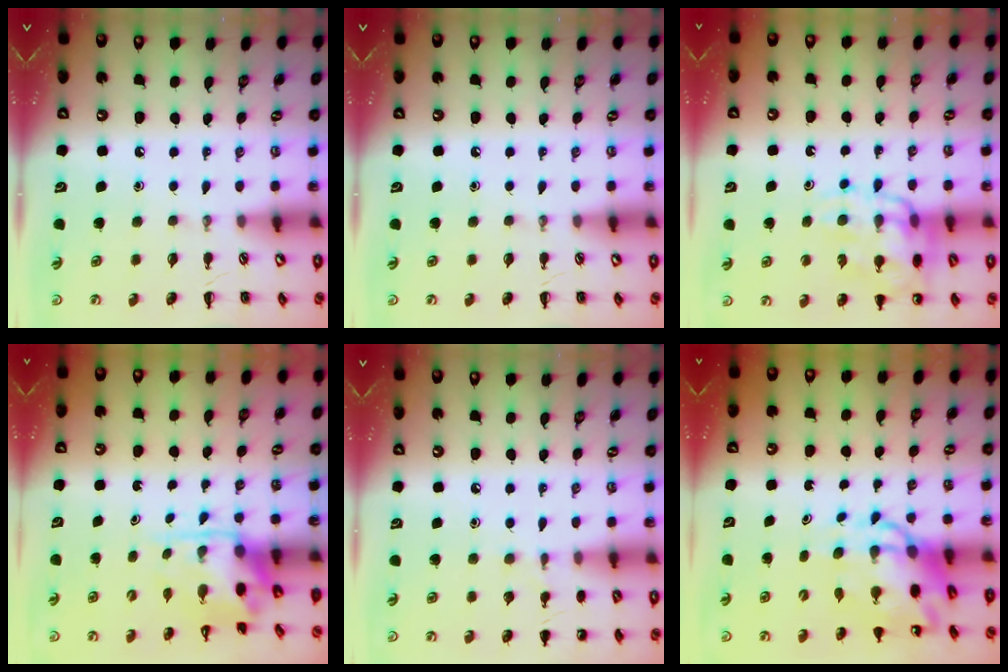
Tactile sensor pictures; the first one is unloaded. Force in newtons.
{"total": 0.0}
{"total": 15.2, "press": 15.0, "slide": 2.7}
{"total": 3.5, "press": 3.4, "slide": 0.7}
{"total": 5.6, "press": 5.4, "slide": 1.7}
{"total": 9.8, "press": 9.3, "slide": 2.9}